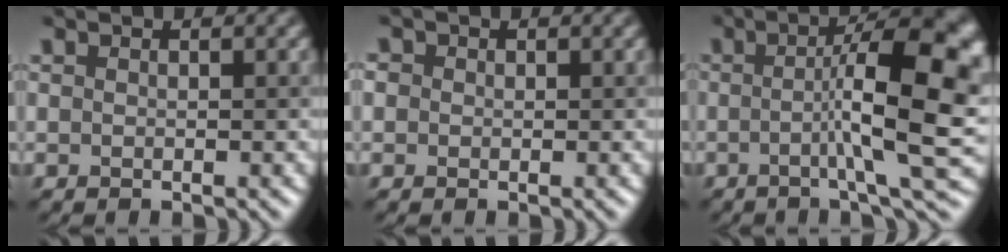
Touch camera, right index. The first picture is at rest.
{"total": 0.6, "force": [0.3, 0.5, -0.2], "torque": [-0.004, 0.010, 0.001]}
{"total": 11.5, "force": [-0.4, 2.3, 11.3], "torque": [-0.142, 0.030, -0.005]}